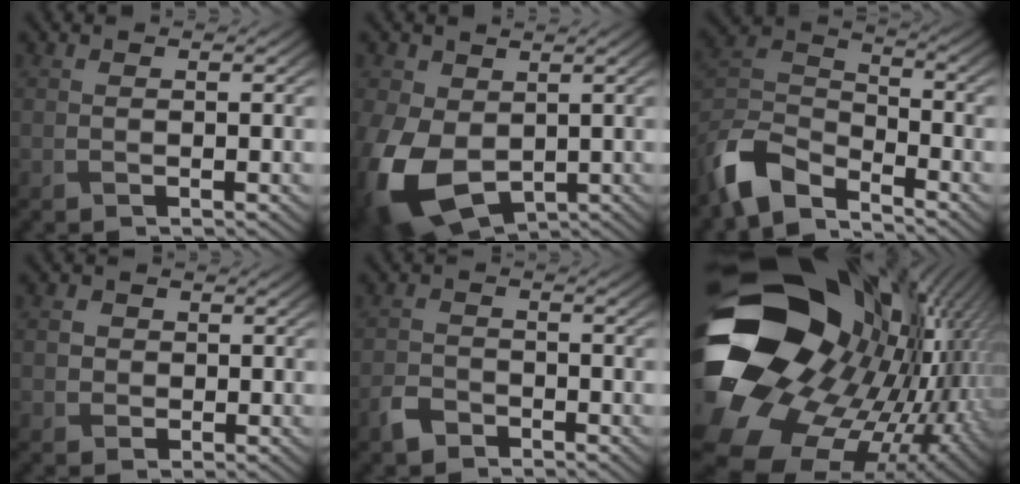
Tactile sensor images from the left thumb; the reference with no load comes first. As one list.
[{"total": 12.8, "force": [-1.7, 8.9, 9.0], "torque": [-0.248, -0.034, -0.023]}, {"total": 9.4, "force": [-7.5, 3.4, 4.6], "torque": [-0.108, -0.009, -0.167]}, {"total": 2.1, "force": [0.1, 2.0, 0.5], "torque": [-0.014, -0.001, -0.003]}, {"total": 2.8, "force": [-2.1, 1.6, 1.0], "torque": [-0.024, -0.001, -0.051]}, {"total": 21.2, "force": [0.9, 15.0, 14.9], "torque": [-0.319, -0.062, 0.049]}]